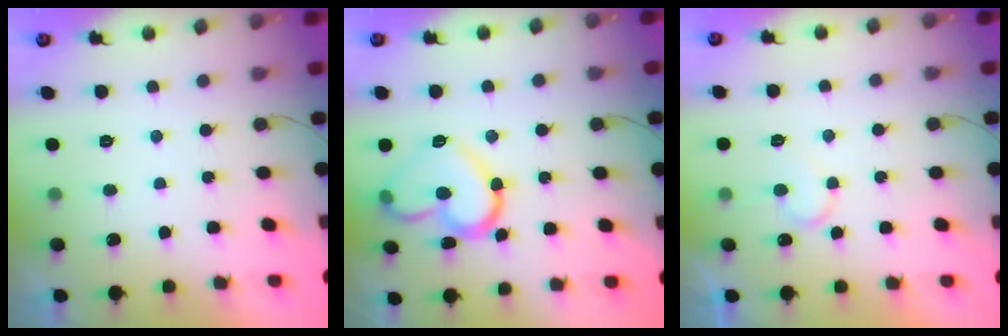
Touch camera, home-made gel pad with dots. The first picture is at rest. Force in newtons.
{"total": 16.5, "press": 16.5, "slide": 0.8}
{"total": 6.2, "press": 6.1, "slide": 0.5}